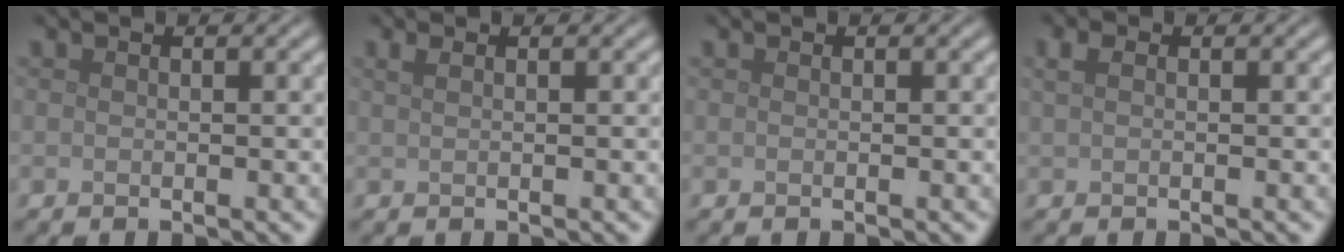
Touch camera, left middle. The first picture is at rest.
{"total": 1.0, "force": [0.6, 0.4, 0.7], "torque": [-0.012, 0.006, 0.009]}
{"total": 0.0}
{"total": 1.2, "force": [0.4, 0.6, 0.9], "torque": [-0.021, 0.008, 0.005]}